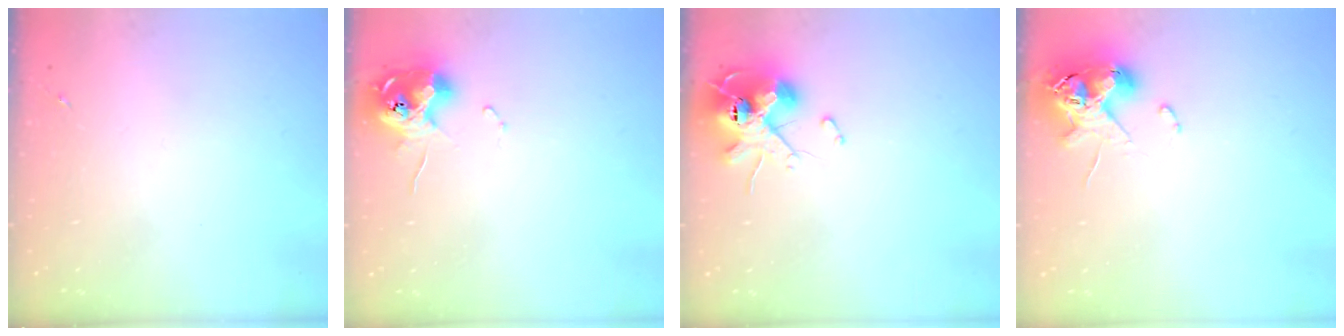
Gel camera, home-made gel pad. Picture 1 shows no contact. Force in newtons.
{"total": 12.1, "press": 12.0, "slide": 1.2}
{"total": 11.8, "press": 11.7, "slide": 1.6}
{"total": 10.9, "press": 10.8, "slide": 1.6}